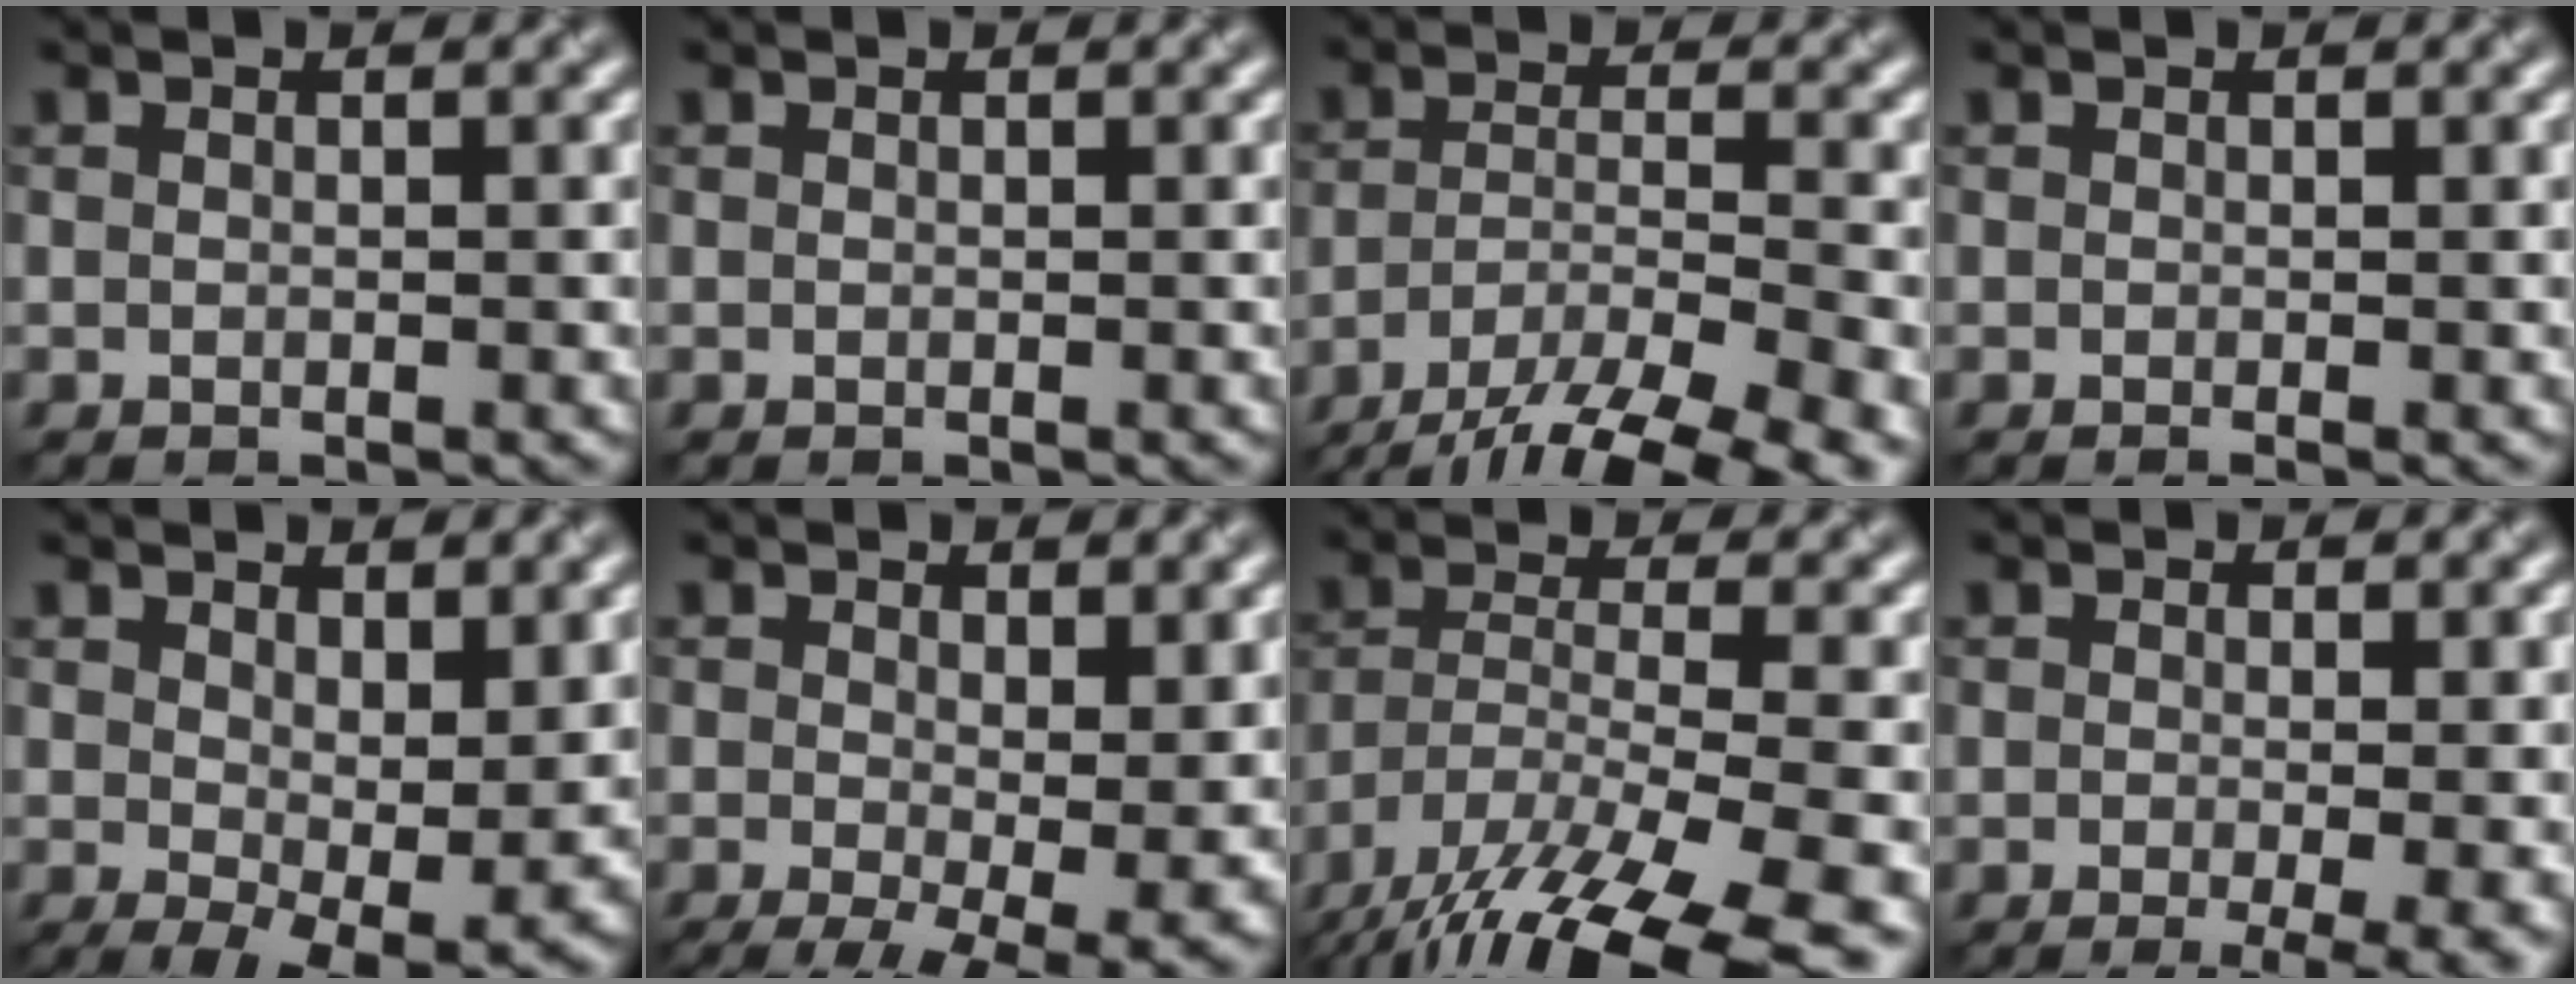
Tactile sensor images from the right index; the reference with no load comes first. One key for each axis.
{"total": 0.0}
{"total": 13.9, "fx": -11.2, "fy": 4.3, "fz": 7.0, "tx": -0.133, "ty": -0.028, "tz": -0.152}
{"total": 0.6, "fx": -0.1, "fy": 0.2, "fz": 0.5, "tx": -0.004, "ty": -0.005, "tz": 0.000}
{"total": 6.6, "fx": -0.2, "fy": 3.1, "fz": 5.8, "tx": -0.102, "ty": -0.023, "tz": 0.012}
{"total": 9.8, "fx": -2.4, "fy": 4.4, "fz": 8.4, "tx": -0.144, "ty": -0.026, "tz": -0.021}
{"total": 14.1, "fx": -10.1, "fy": 4.4, "fz": 8.7, "tx": -0.186, "ty": -0.032, "tz": -0.151}
{"total": 5.7, "fx": -2.5, "fy": 1.8, "fz": 4.8, "tx": -0.058, "ty": -0.005, "tz": -0.024}